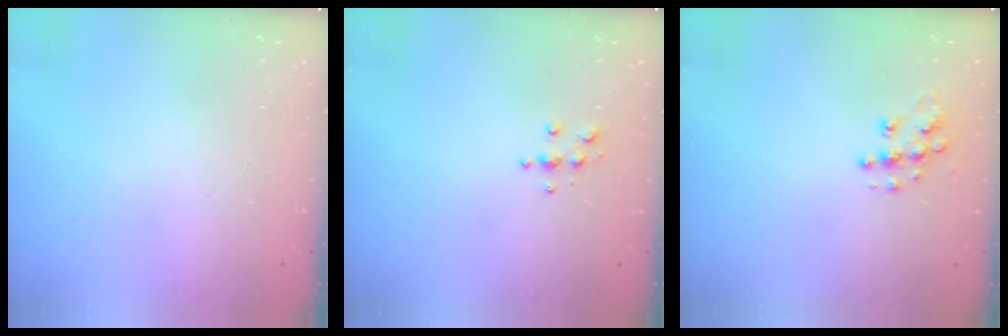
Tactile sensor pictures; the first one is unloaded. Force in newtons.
{"total": 3.9, "press": 3.9, "slide": 0.5}
{"total": 9.9, "press": 9.9, "slide": 0.7}